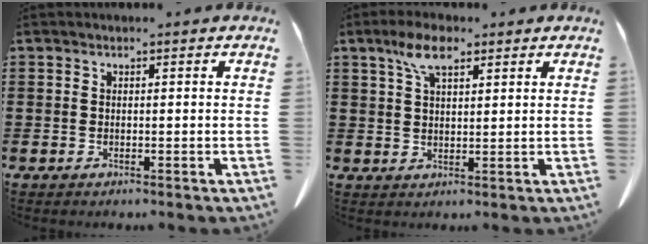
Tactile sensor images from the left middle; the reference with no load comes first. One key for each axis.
{"total": 5.9, "fx": 3.4, "fy": 2.2, "fz": 4.2, "tx": -0.091, "ty": 0.008, "tz": 0.060}